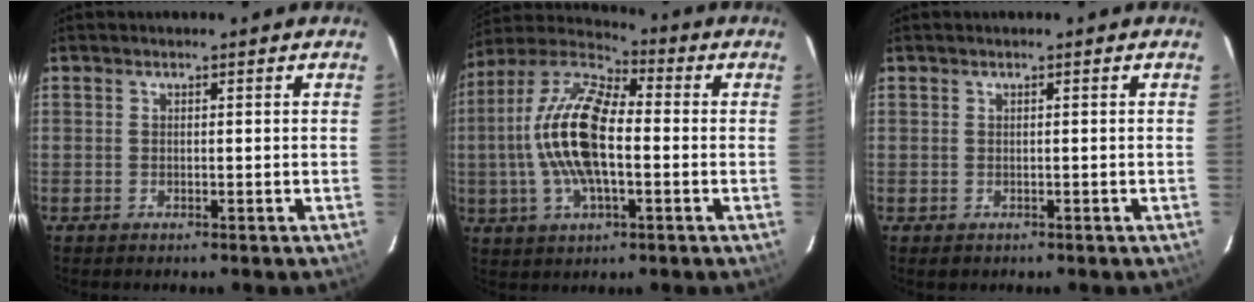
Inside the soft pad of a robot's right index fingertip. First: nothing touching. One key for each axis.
{"total": 17.0, "fx": -1.1, "fy": 7.2, "fz": 15.3, "tx": -0.307, "ty": 0.010, "tz": -0.032}
{"total": 0.6, "fx": -0.1, "fy": 0.6, "fz": 0.0, "tx": 0.001, "ty": -0.002, "tz": 0.002}